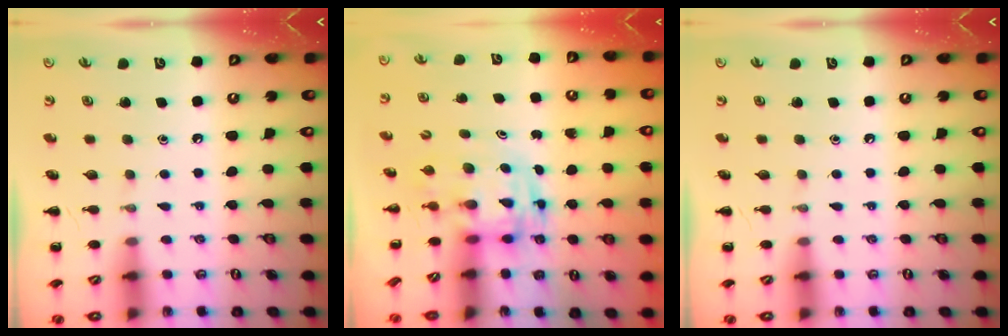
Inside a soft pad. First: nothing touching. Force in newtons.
{"total": 2.8, "press": 2.7, "slide": 0.6}
{"total": 0.0}